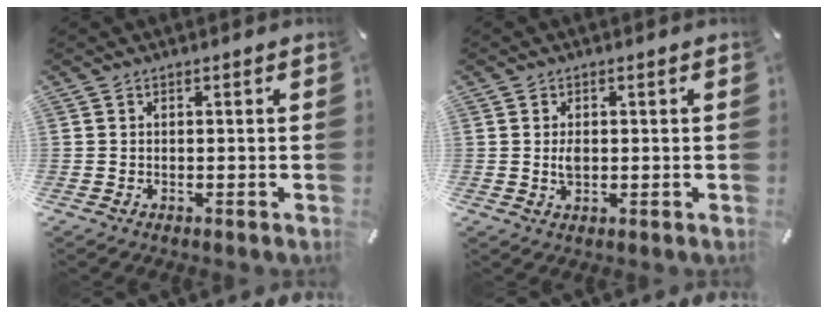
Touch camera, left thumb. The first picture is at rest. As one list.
[{"total": 2.5, "force": [0.2, 1.5, 2.0], "torque": [-0.041, -0.005, -0.001]}]